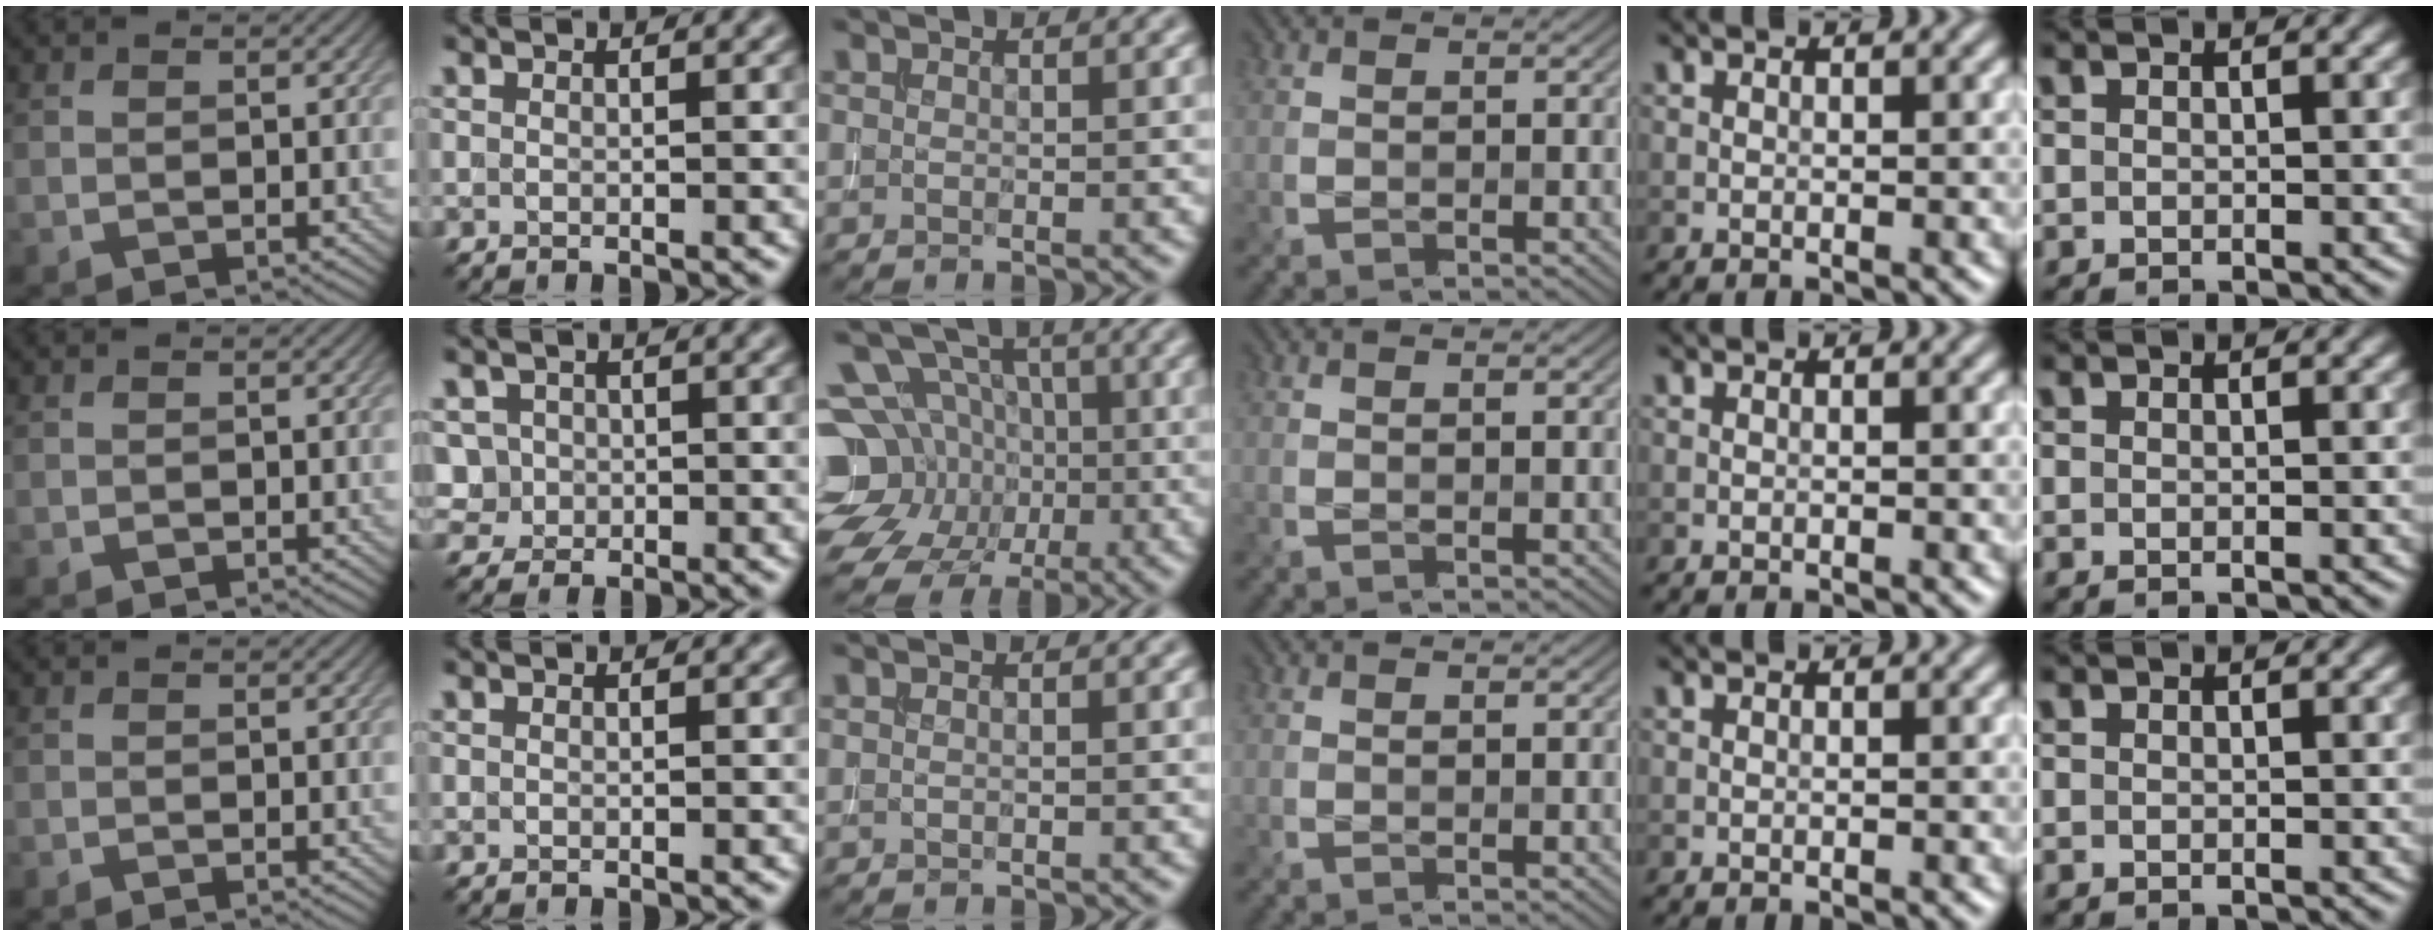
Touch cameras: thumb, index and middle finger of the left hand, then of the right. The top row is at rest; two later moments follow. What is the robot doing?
{"motion": "assemble", "object": "toy tower of hanoi"}